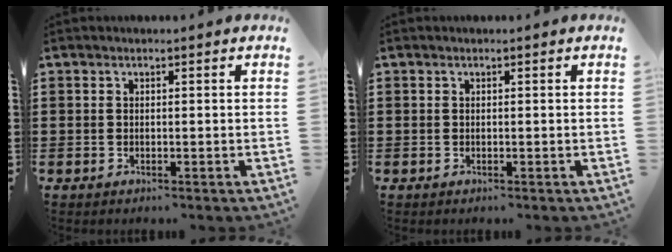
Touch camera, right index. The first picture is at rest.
{"total": 0.0}